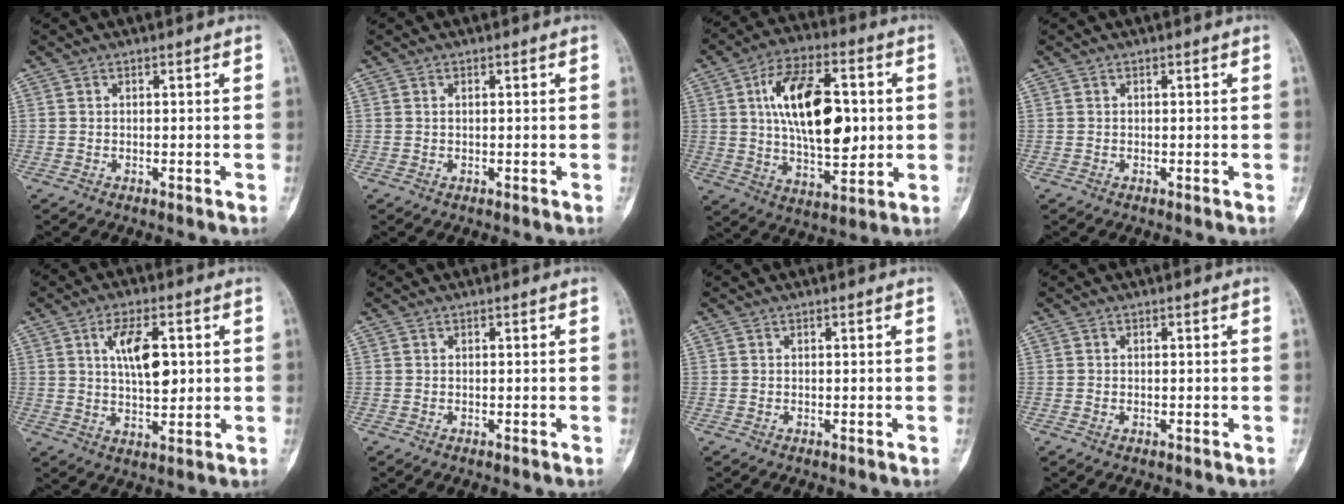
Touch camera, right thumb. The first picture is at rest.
{"total": 0.0}
{"total": 19.6, "force": [2.7, 10.1, 16.6], "torque": [-0.248, -0.004, 0.046]}
{"total": 0.0}
{"total": 9.2, "force": [2.2, 4.3, 7.9], "torque": [-0.119, -0.008, 0.038]}
{"total": 0.0}
{"total": 0.0}
{"total": 0.5, "force": [-0.2, 0.3, 0.4], "torque": [-0.007, 0.006, -0.001]}